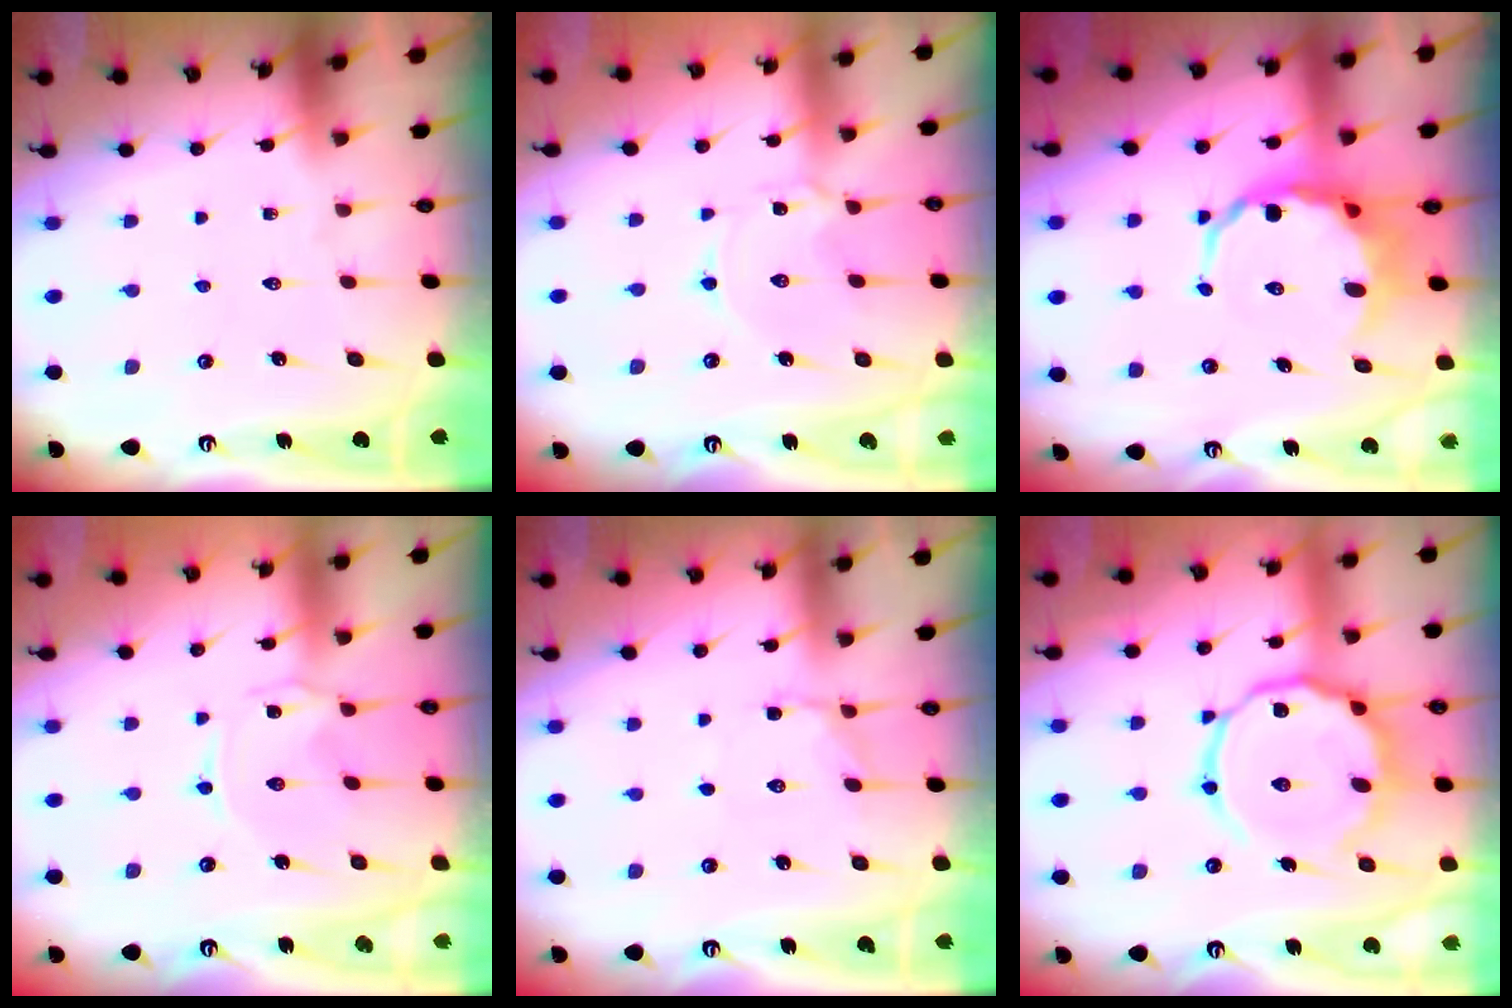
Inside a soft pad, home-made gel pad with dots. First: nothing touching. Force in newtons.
{"total": 1.7, "press": 1.7, "slide": 0.3}
{"total": 7.7, "press": 7.3, "slide": 2.4}
{"total": 0.6, "press": 0.6, "slide": 0.0}
{"total": 4.1, "press": 3.8, "slide": 1.4}
{"total": 14.2, "press": 14.2, "slide": 1.2}